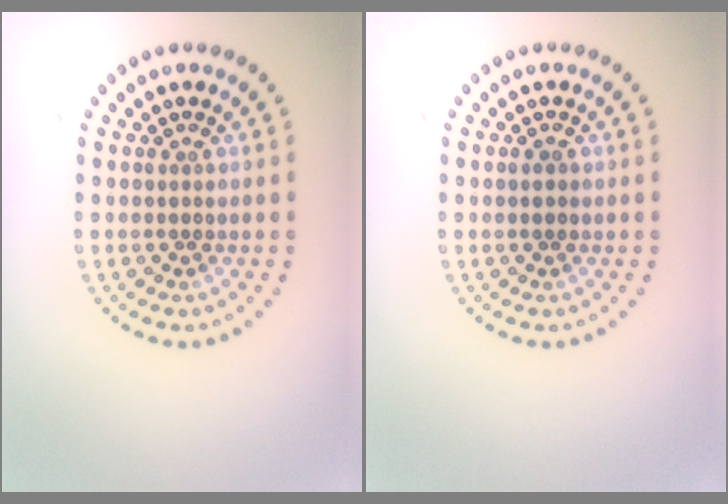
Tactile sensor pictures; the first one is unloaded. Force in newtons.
{"total": 1.0, "press": 1.0, "slide": 0.1}